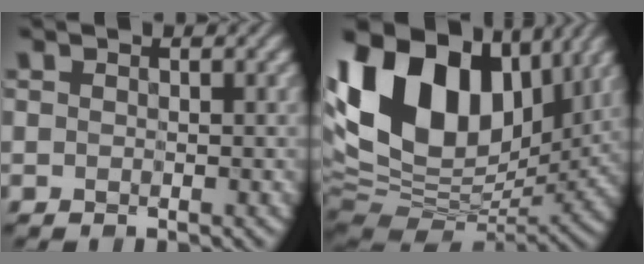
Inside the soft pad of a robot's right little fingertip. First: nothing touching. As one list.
[{"total": 16.7, "force": [4.9, 11.1, 11.6], "torque": [-0.228, 0.027, 0.073]}]